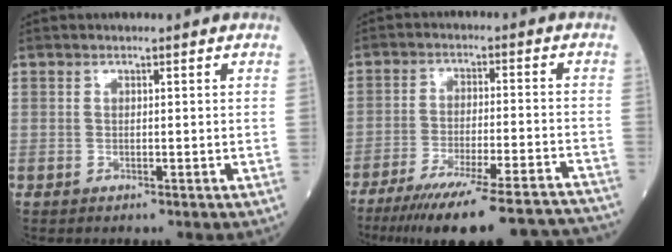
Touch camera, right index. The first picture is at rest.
{"total": 23.8, "force": [-21.2, 1.6, 10.6], "torque": [-0.103, -0.029, -0.291]}